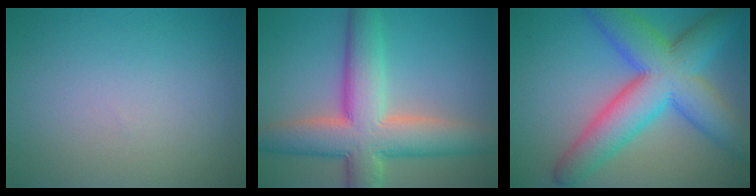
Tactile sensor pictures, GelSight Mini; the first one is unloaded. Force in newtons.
{"total": 9.8, "press": 9.8, "slide": 0.8}
{"total": 10.8, "press": 10.8, "slide": 0.2}